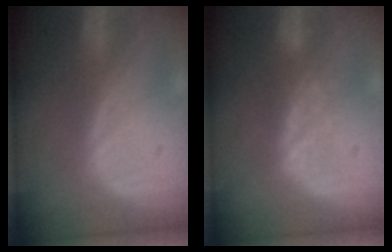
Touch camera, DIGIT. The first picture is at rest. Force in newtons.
{"total": 2.7, "press": 2.7, "slide": 0.6}